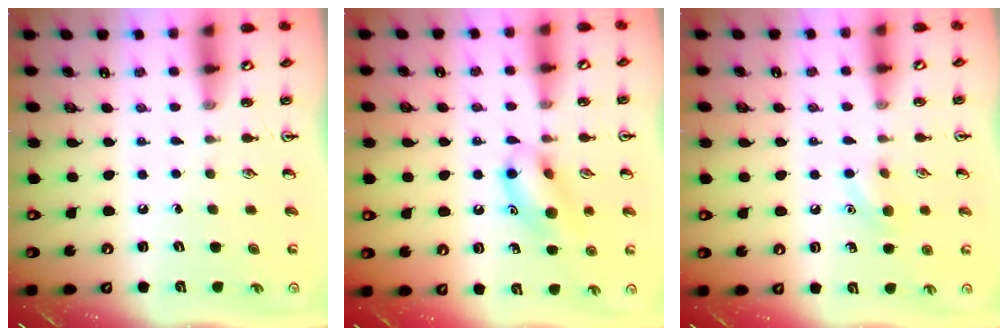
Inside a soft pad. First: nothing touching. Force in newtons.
{"total": 11.8, "press": 11.7, "slide": 1.7}
{"total": 6.8, "press": 6.6, "slide": 1.5}